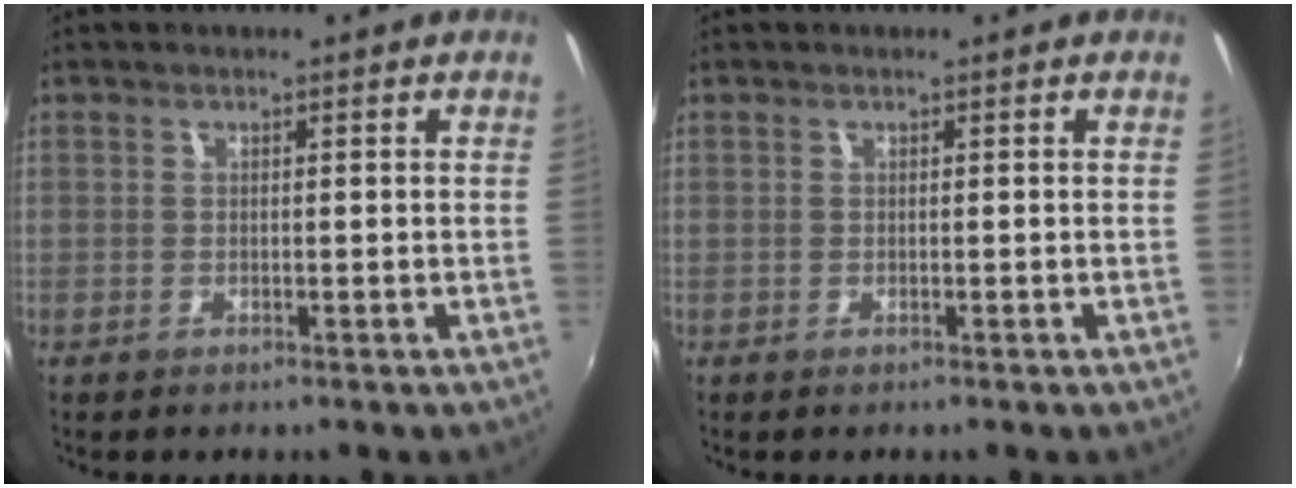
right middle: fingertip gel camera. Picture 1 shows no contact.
{"total": 0.0}